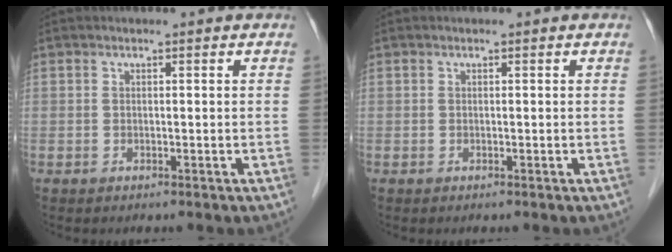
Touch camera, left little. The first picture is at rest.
{"total": 0.0}